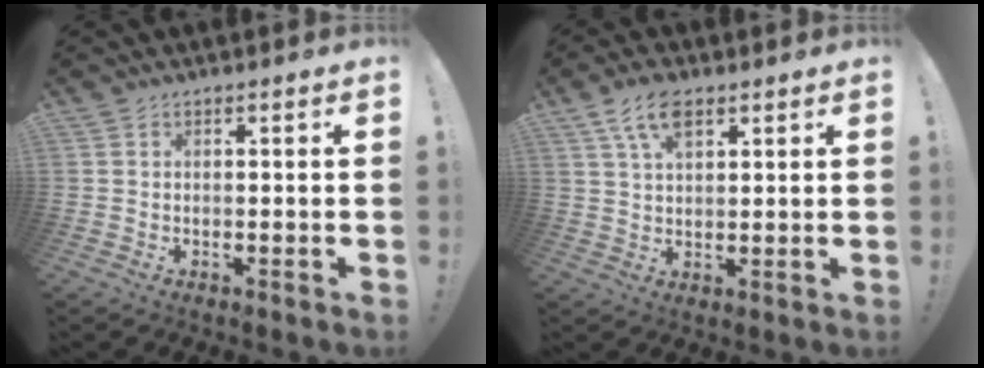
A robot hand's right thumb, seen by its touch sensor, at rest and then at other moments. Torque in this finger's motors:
{"motor_torque": [-0.37, 0.59, 0.48, 0.51, 0.01]}